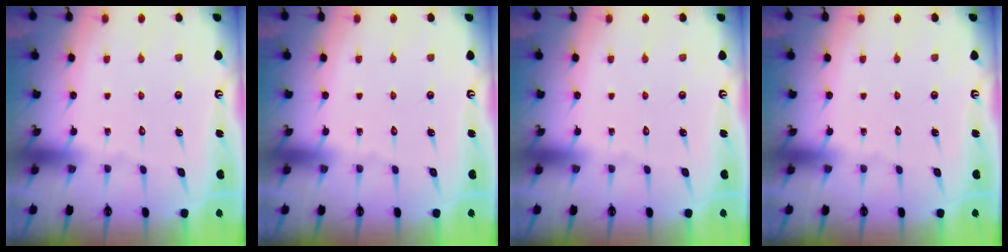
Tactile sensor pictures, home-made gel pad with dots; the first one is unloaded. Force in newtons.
{"total": 0.0}
{"total": 0.0}
{"total": 0.0}